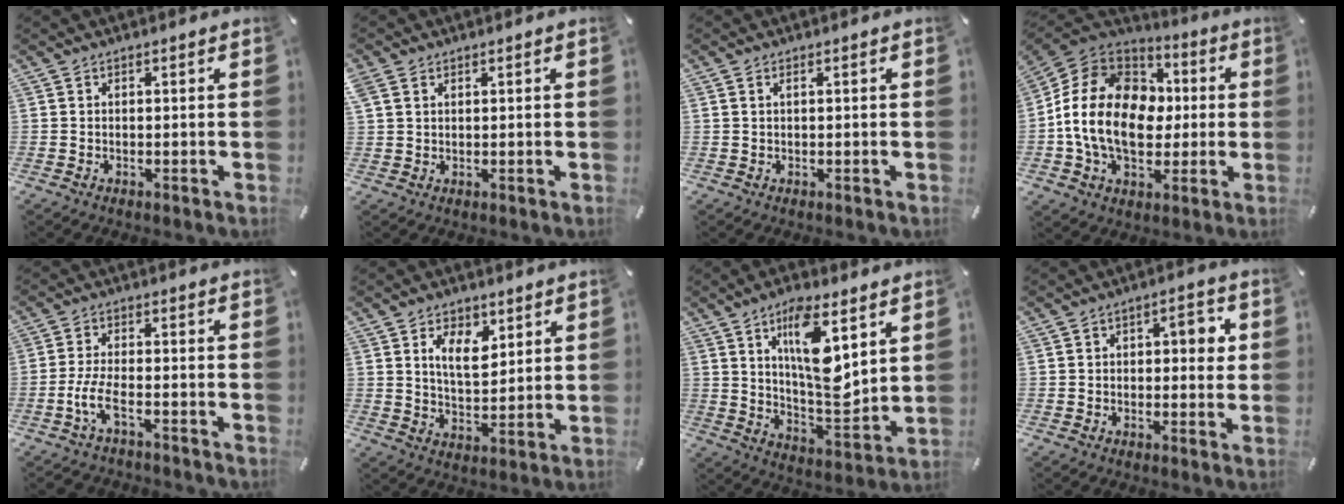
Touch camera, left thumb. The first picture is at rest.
{"total": 3.0, "force": [1.5, 2.3, 1.1], "torque": [-0.026, 0.002, 0.030]}
{"total": 0.8, "force": [0.3, 0.4, 0.7], "torque": [-0.013, 0.002, 0.004]}
{"total": 18.2, "force": [-1.6, 14.1, 11.3], "torque": [-0.241, 0.017, -0.026]}
{"total": 6.6, "force": [-3.4, 2.5, 5.0], "torque": [-0.115, 0.002, -0.066]}
{"total": 8.4, "force": [4.1, 4.9, 5.4], "torque": [-0.083, -0.013, 0.068]}
{"total": 15.7, "force": [6.8, 6.0, 12.8], "torque": [-0.223, -0.036, 0.110]}
{"total": 4.9, "force": [0.3, 3.2, 3.7], "torque": [-0.042, 0.001, -0.007]}